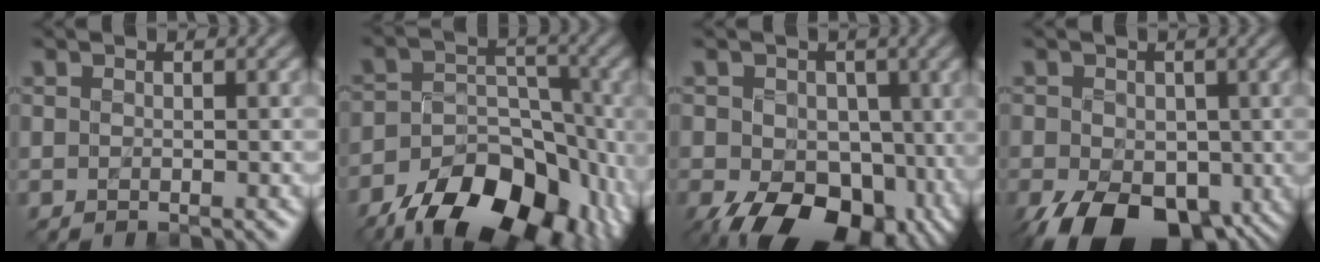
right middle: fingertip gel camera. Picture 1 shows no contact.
{"total": 13.2, "force": [-8.2, 7.0, 7.6], "torque": [-0.128, -0.008, -0.134]}
{"total": 13.2, "force": [-4.5, 8.5, 9.1], "torque": [-0.125, -0.035, -0.062]}
{"total": 10.6, "force": [-4.4, 6.6, 7.0], "torque": [-0.118, -0.039, -0.069]}